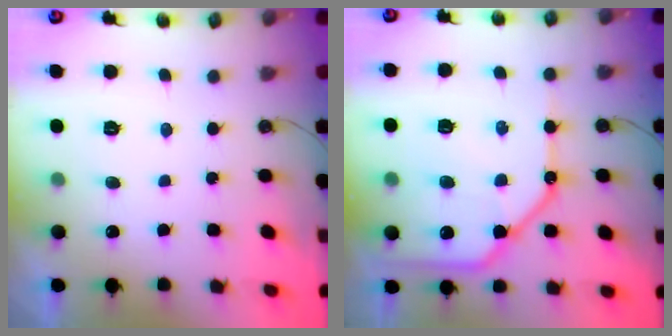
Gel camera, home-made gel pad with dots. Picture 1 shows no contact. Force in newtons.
{"total": 18.9, "press": 18.8, "slide": 2.0}